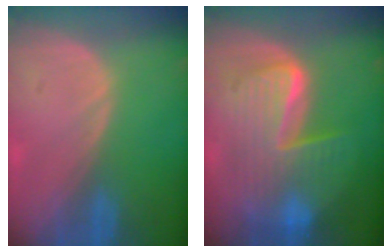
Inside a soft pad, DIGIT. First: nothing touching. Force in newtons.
{"total": 9.9, "press": 9.9, "slide": 0.9}